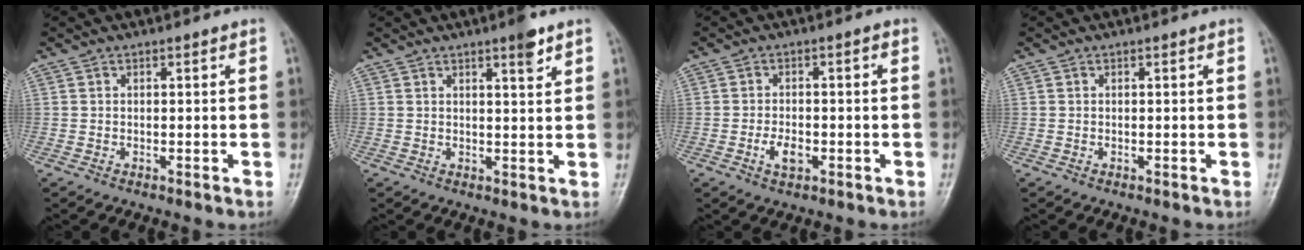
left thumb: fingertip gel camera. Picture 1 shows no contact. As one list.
[{"total": 3.6, "force": [2.4, 0.8, 2.6], "torque": [-0.030, -0.014, 0.034]}, {"total": 4.1, "force": [-1.5, 2.3, 3.0], "torque": [-0.047, 0.011, -0.028]}, {"total": 0.0}]